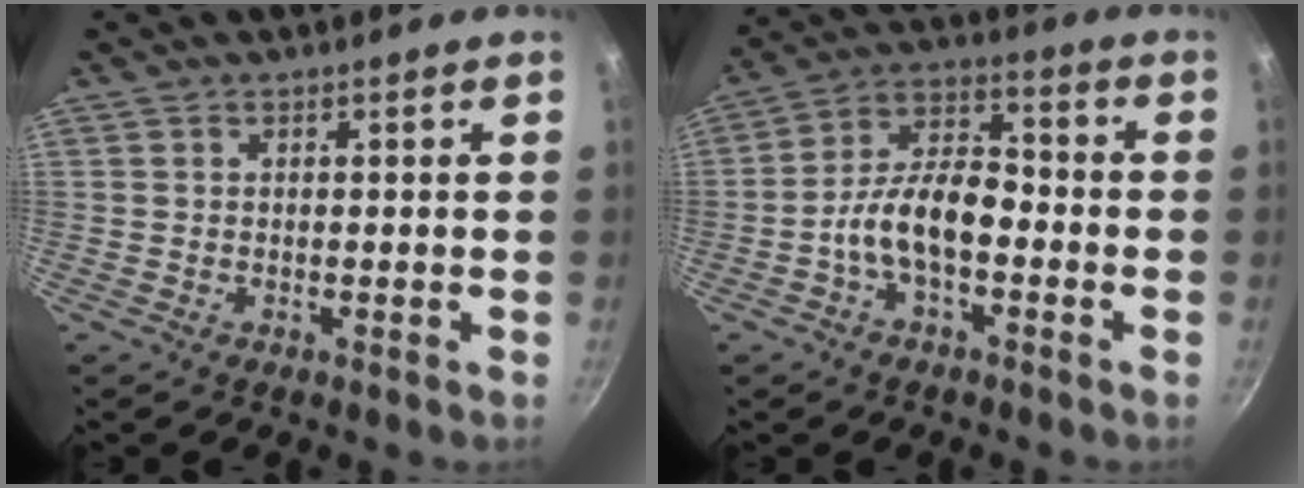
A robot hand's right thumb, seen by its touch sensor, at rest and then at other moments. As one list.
[{"total": 10.9, "force": [-3.4, 5.9, 8.6], "torque": [-0.133, 0.051, -0.072]}]